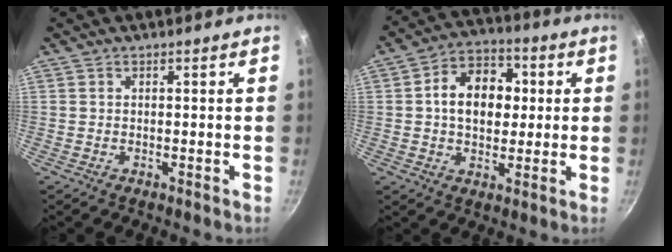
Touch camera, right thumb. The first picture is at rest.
{"total": 12.7, "force": [1.5, 9.2, 8.6], "torque": [-0.096, 0.016, 0.011]}